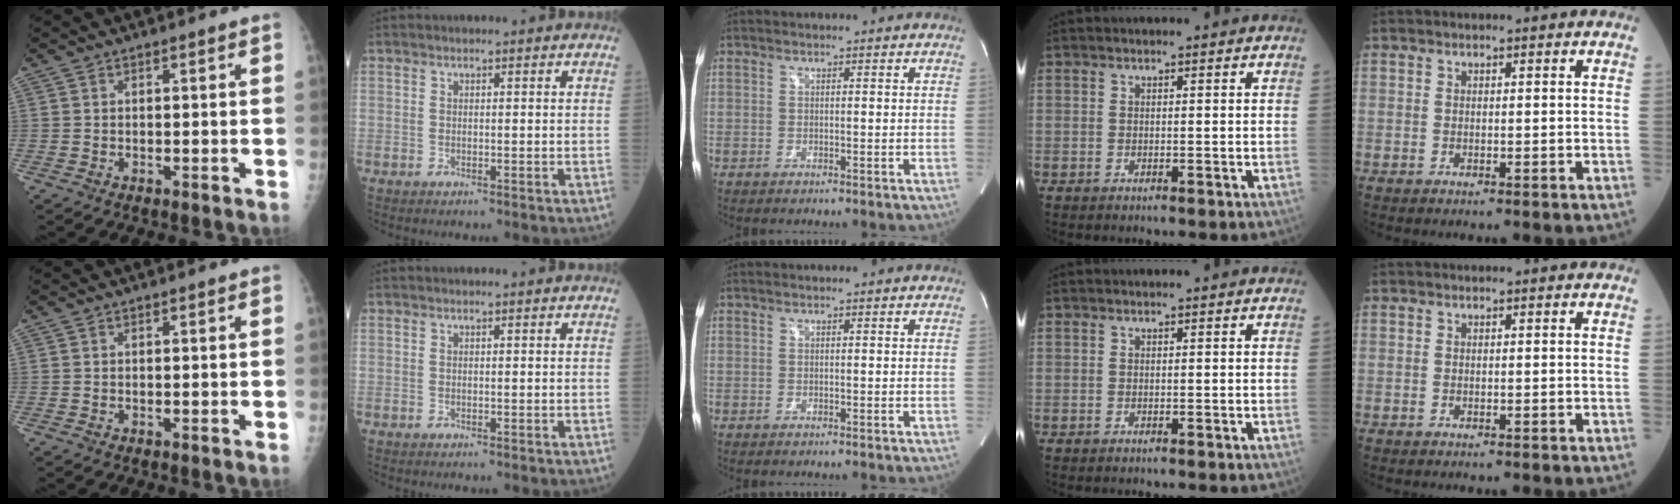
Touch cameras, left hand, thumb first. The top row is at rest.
{}